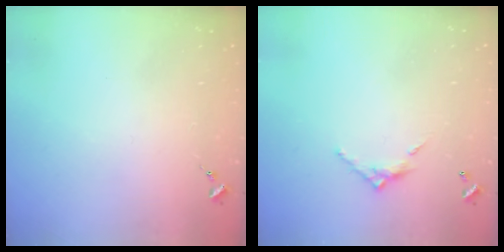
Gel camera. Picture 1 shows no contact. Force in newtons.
{"total": 6.7, "press": 6.7, "slide": 0.4}